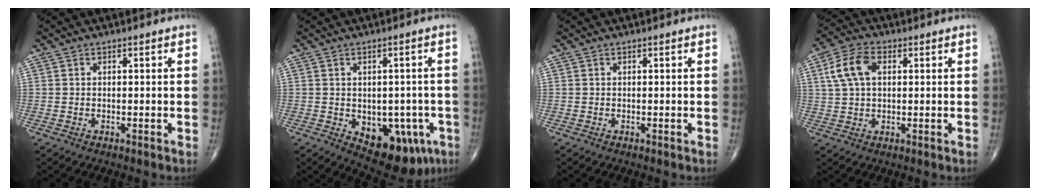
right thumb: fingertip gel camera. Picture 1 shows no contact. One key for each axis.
{"total": 12.3, "fx": -4.3, "fy": 7.6, "fz": 8.8, "tx": -0.070, "ty": 0.013, "tz": -0.040}
{"total": 0.0}
{"total": 8.0, "fx": 2.1, "fy": 4.9, "fz": 6.0, "tx": -0.120, "ty": 0.014, "tz": 0.038}